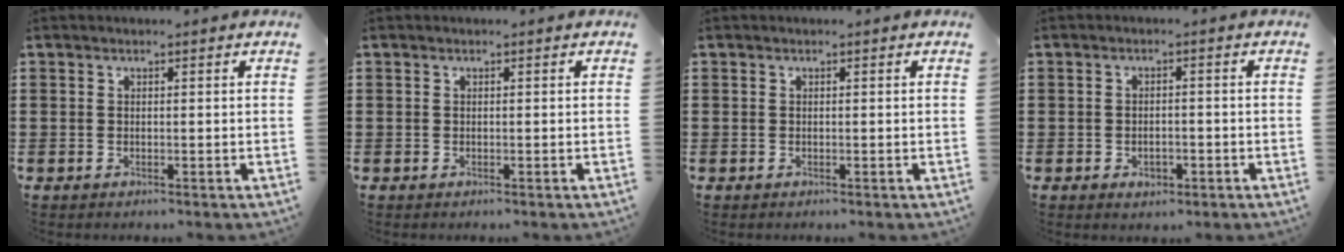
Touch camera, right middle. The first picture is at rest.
{"total": 0.0}
{"total": 0.0}
{"total": 2.0, "force": [-1.1, 1.1, 1.2], "torque": [-0.024, 0.002, -0.022]}